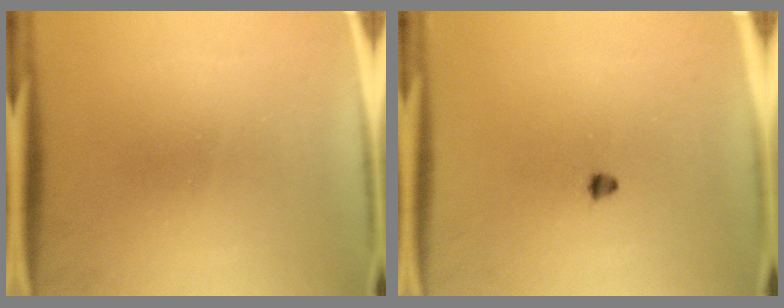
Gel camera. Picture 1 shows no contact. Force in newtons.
{"total": 1.1}